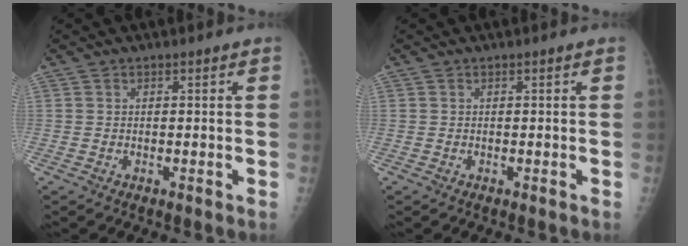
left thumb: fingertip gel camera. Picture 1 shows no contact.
{"total": 0.0}